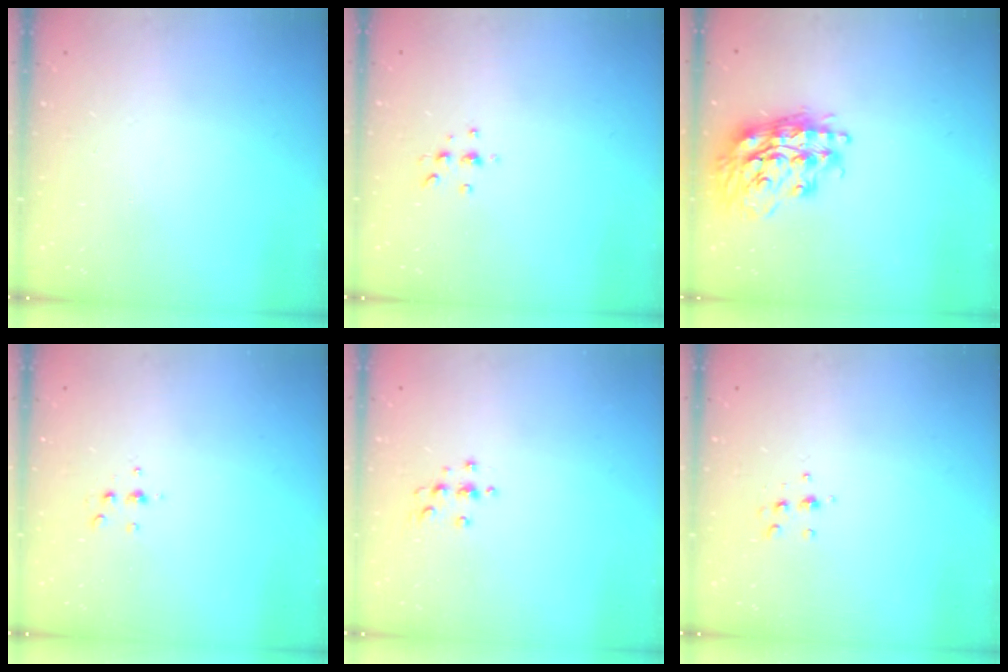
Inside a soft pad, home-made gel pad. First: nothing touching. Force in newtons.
{"total": 4.3, "press": 4.3, "slide": 0.6}
{"total": 18.8, "press": 18.8, "slide": 1.5}
{"total": 5.3, "press": 5.2, "slide": 1.0}
{"total": 3.5, "press": 3.4, "slide": 0.5}
{"total": 5.8, "press": 5.8, "slide": 0.6}